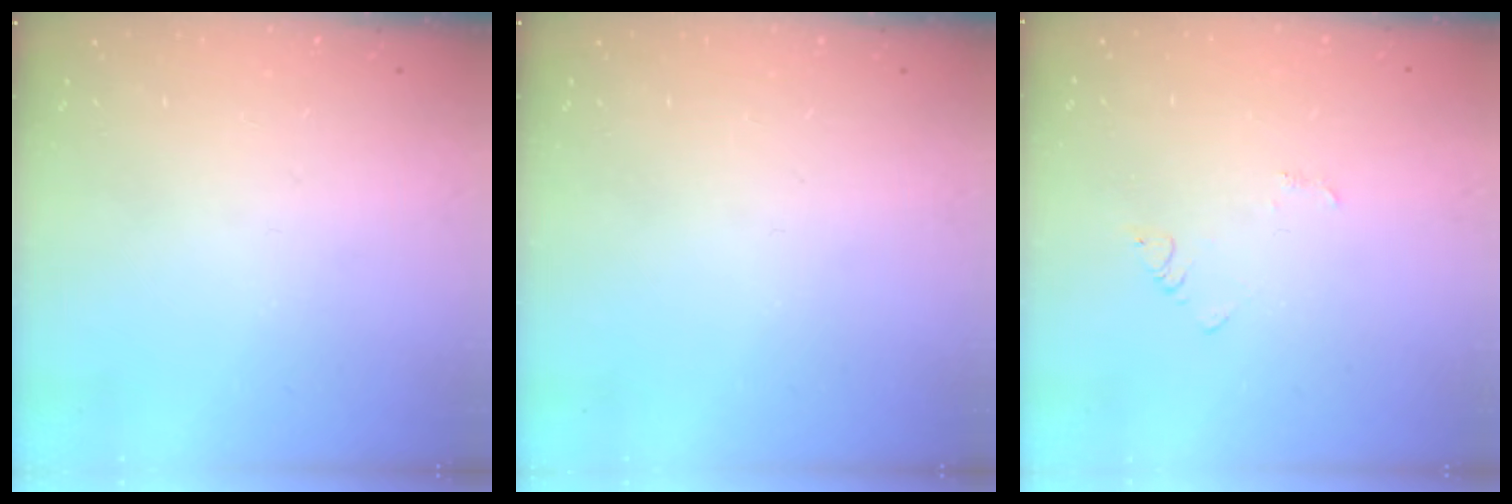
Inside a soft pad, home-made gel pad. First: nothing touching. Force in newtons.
{"total": 0.0}
{"total": 2.9, "press": 2.9, "slide": 0.3}